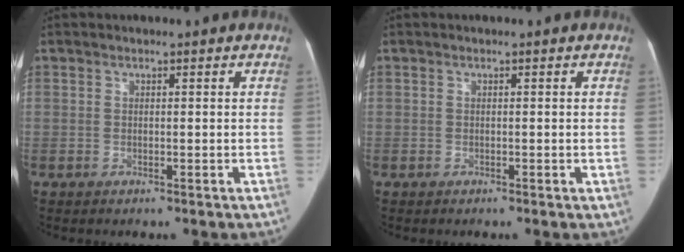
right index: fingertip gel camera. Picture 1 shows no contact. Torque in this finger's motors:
{"motor_torque": [-0.17, -0.12, 0.02, 0.00]}